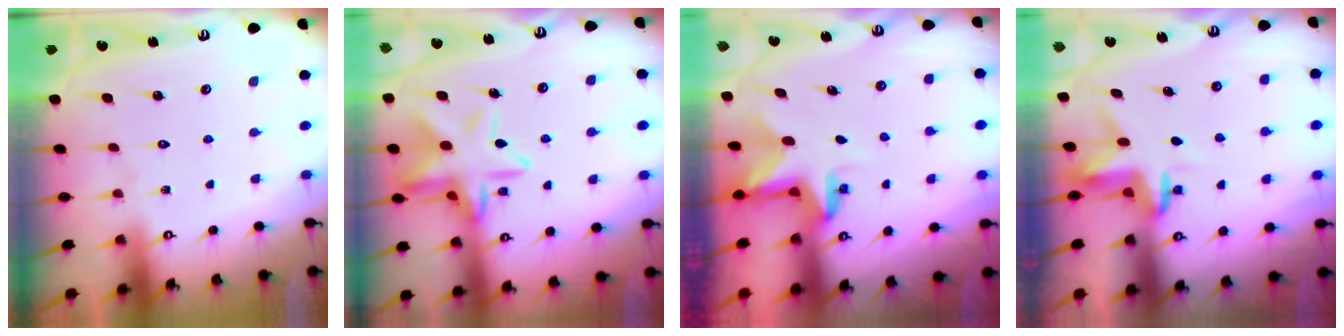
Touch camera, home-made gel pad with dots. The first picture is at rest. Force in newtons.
{"total": 12.5, "press": 12.4, "slide": 0.7}
{"total": 2.9, "press": 2.9, "slide": 0.1}
{"total": 3.5, "press": 3.5, "slide": 0.2}